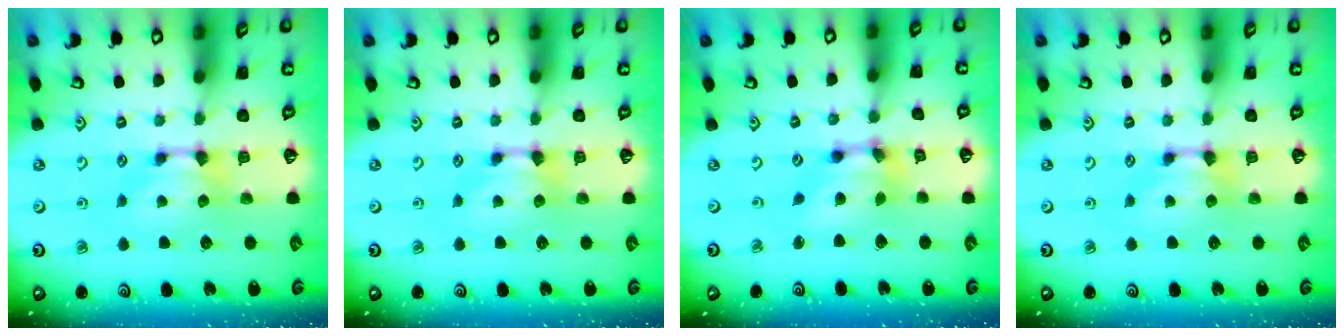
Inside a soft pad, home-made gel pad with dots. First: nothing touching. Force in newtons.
{"total": 0.0}
{"total": 6.7, "press": 6.4, "slide": 2.2}
{"total": 0.0}